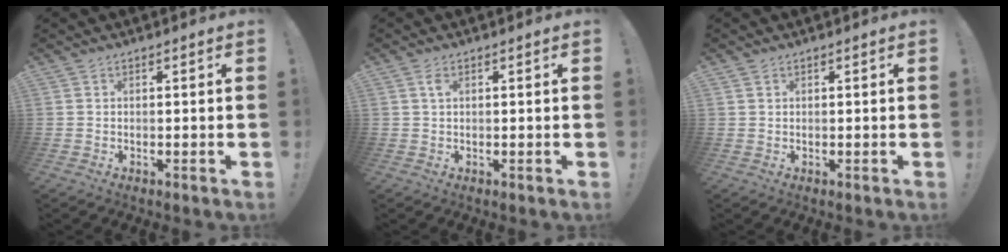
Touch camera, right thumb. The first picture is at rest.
{"total": 1.9, "force": [0.6, 0.8, 1.6], "torque": [-0.028, 0.001, 0.008]}
{"total": 0.6, "force": [0.4, 0.4, 0.1], "torque": [0.004, -0.002, 0.006]}